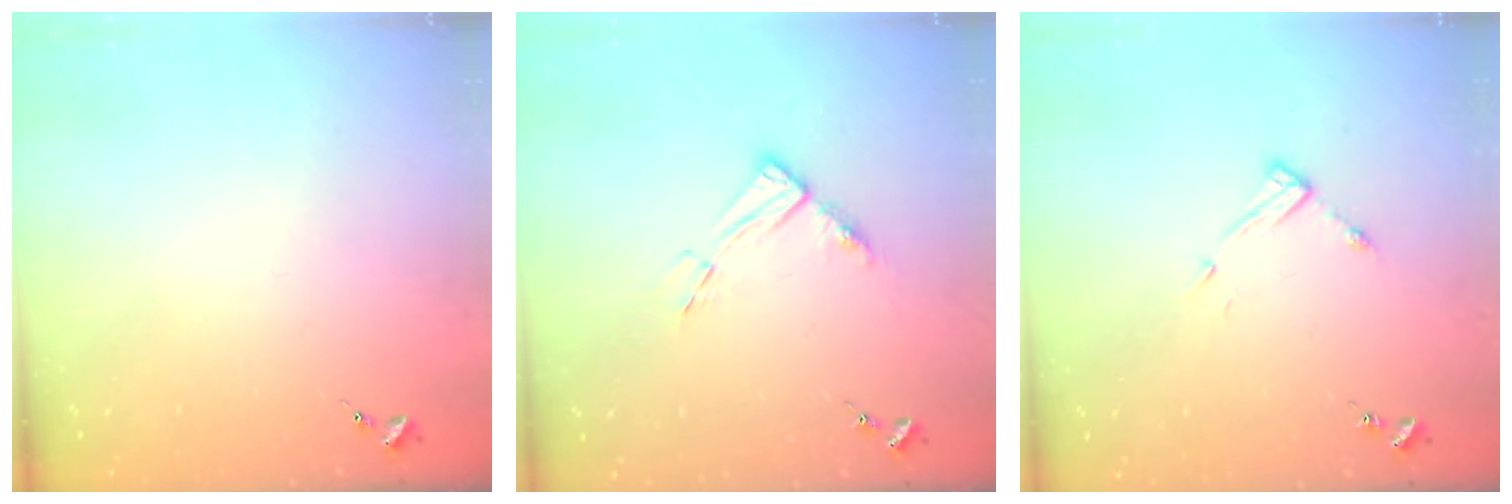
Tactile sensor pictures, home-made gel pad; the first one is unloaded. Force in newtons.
{"total": 8.7, "press": 8.6, "slide": 0.9}
{"total": 7.9, "press": 7.9, "slide": 0.3}